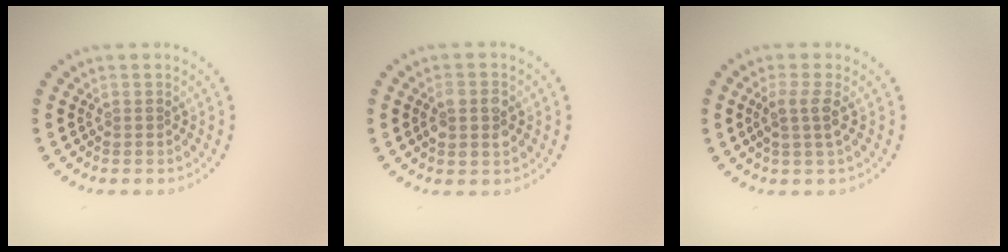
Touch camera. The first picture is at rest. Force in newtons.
{"total": 2.7, "press": 2.7, "slide": 0.2}
{"total": 2.1, "press": 1.8, "slide": 1.1}